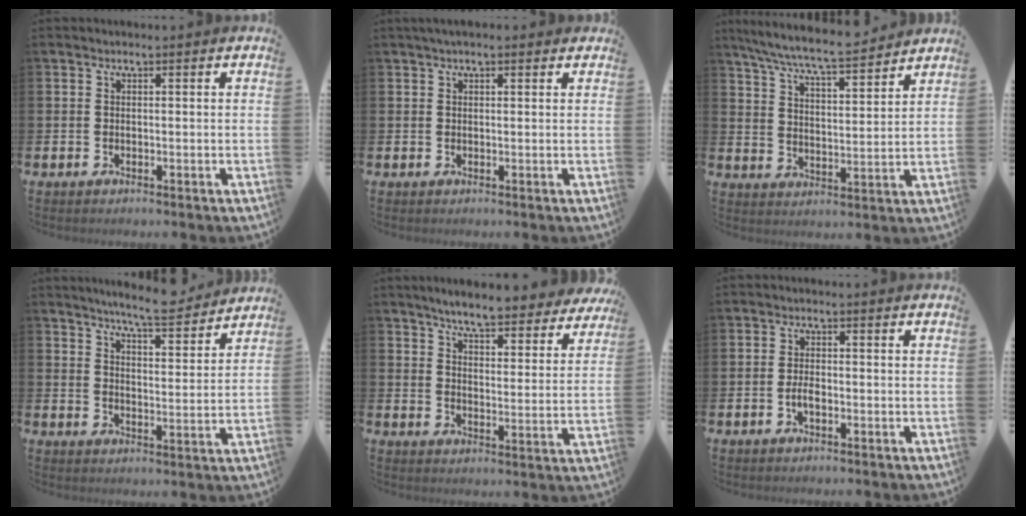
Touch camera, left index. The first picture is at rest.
{"total": 1.6, "force": [1.2, 0.5, 0.9], "torque": [-0.015, 0.007, 0.019]}
{"total": 7.6, "force": [7.2, 0.0, 2.4], "torque": [-0.070, -0.051, 0.125]}
{"total": 7.3, "force": [7.1, 0.2, 1.7], "torque": [-0.037, -0.044, 0.124]}
{"total": 6.4, "force": [6.1, 0.4, 1.9], "torque": [-0.049, -0.043, 0.102]}
{"total": 2.0, "force": [-0.6, 0.9, 1.7], "torque": [-0.028, 0.000, -0.013]}